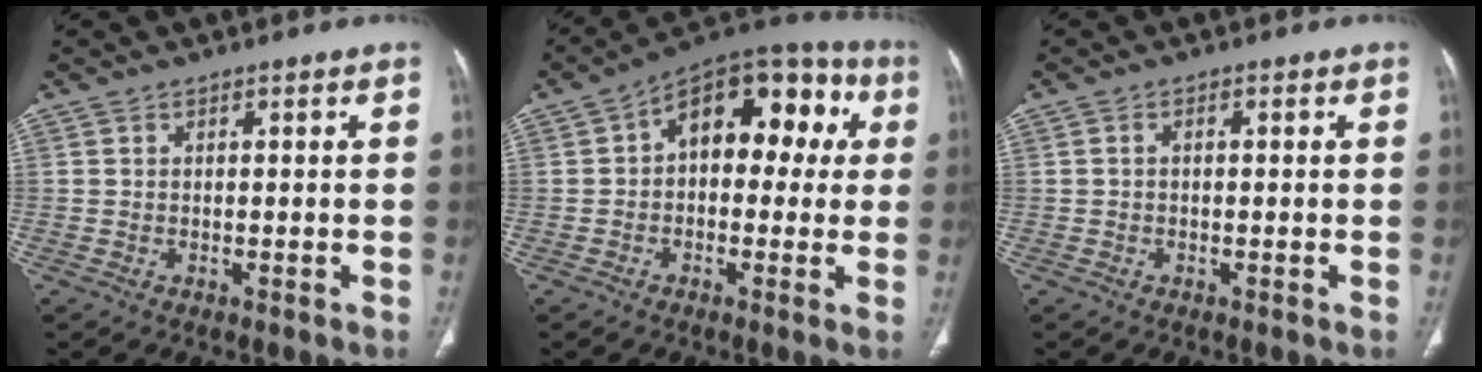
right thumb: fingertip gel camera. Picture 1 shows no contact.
{"total": 16.3, "force": [3.0, 9.9, 12.6], "torque": [-0.121, 0.047, 0.030]}
{"total": 0.7, "force": [0.0, 0.4, 0.6], "torque": [-0.009, 0.004, -0.002]}